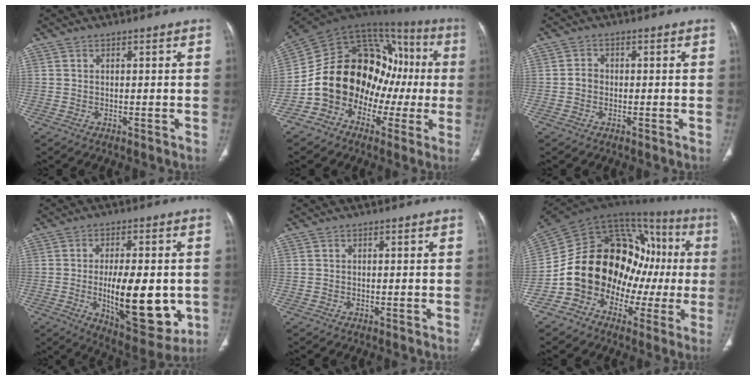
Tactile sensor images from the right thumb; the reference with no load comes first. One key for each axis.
{"total": 21.7, "fx": -3.6, "fy": 15.8, "fz": 14.4, "tx": -0.176, "ty": 0.096, "tz": -0.057}
{"total": 2.0, "fx": -0.4, "fy": 1.7, "fz": 0.9, "tx": -0.006, "ty": 0.008, "tz": -0.012}
{"total": 18.2, "fx": -2.7, "fy": 7.6, "fz": 16.3, "tx": -0.218, "ty": -0.018, "tz": -0.025}
{"total": 0.0}
{"total": 23.4, "fx": -3.2, "fy": 16.8, "fz": 15.9, "tx": -0.203, "ty": 0.093, "tz": -0.047}